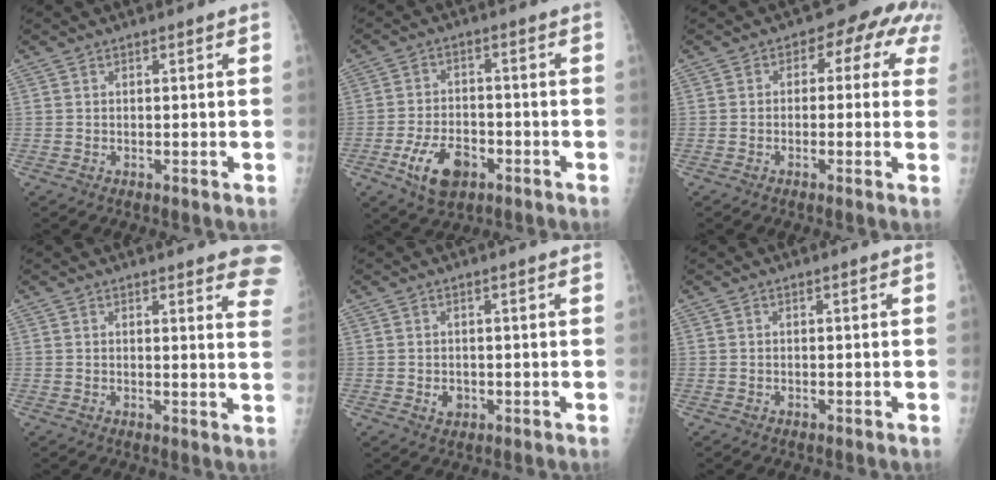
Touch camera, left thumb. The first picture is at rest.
{"total": 8.6, "force": [-4.0, 5.1, 5.6], "torque": [-0.093, 0.017, -0.066]}
{"total": 7.5, "force": [1.7, 4.9, 5.4], "torque": [-0.014, 0.027, 0.004]}
{"total": 10.6, "force": [8.6, 2.2, 5.7], "torque": [-0.033, -0.033, 0.076]}
{"total": 1.6, "force": [-0.1, 1.3, 0.9], "torque": [-0.009, -0.001, 0.004]}
{"total": 0.0}